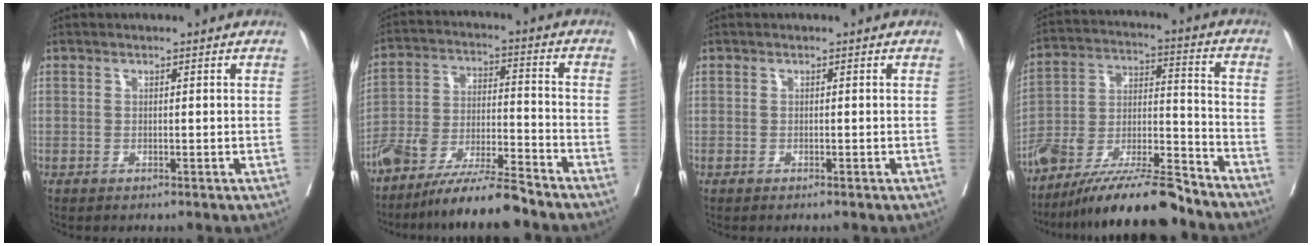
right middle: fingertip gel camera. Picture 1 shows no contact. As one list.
[{"total": 11.3, "force": [-9.8, 0.4, 5.6], "torque": [-0.094, -0.003, -0.180]}, {"total": 0.8, "force": [-0.7, 0.1, 0.4], "torque": [-0.008, -0.003, -0.010]}, {"total": 17.3, "force": [-14.8, 1.8, 8.7], "torque": [-0.169, 0.000, -0.268]}]